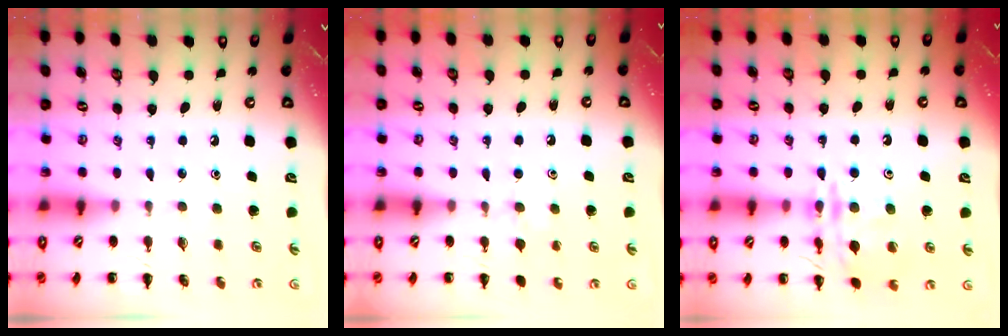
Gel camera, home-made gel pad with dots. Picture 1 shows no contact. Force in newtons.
{"total": 5.6, "press": 5.2, "slide": 1.9}
{"total": 14.0, "press": 13.9, "slide": 1.3}